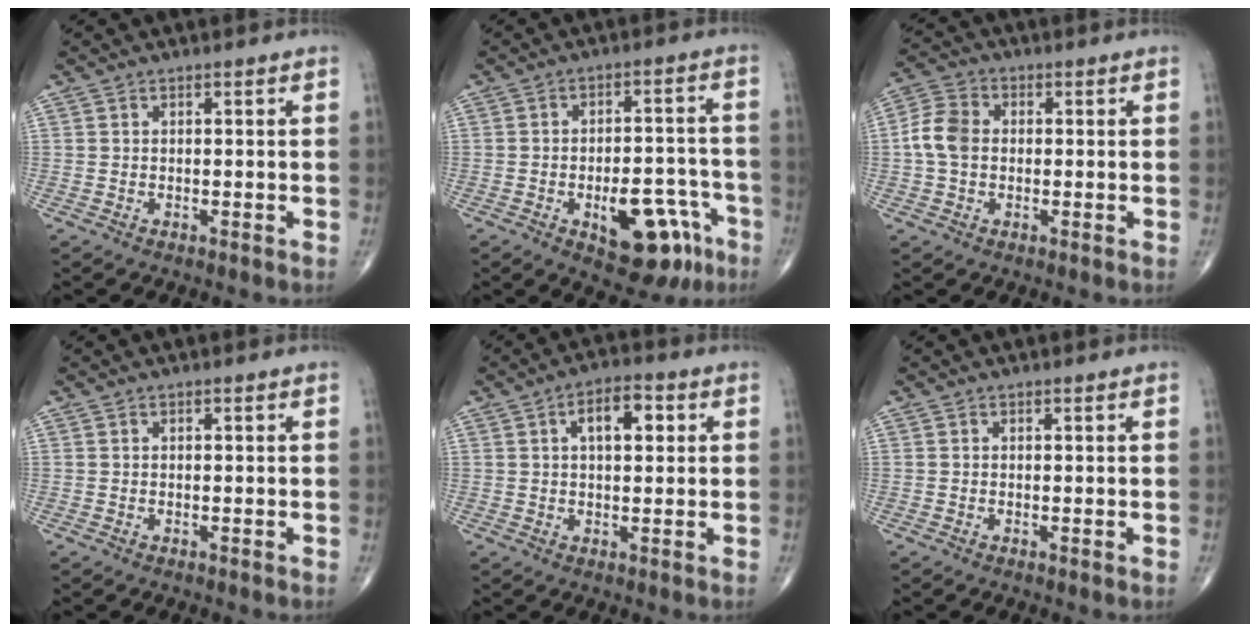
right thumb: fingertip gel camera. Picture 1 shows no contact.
{"total": 14.4, "force": [-6.7, 7.0, 10.7], "torque": [-0.115, 0.044, -0.081]}
{"total": 6.6, "force": [-0.1, 5.0, 4.3], "torque": [-0.086, 0.017, -0.012]}
{"total": 0.0}
{"total": 6.9, "force": [1.9, 3.5, 5.7], "torque": [-0.072, 0.008, 0.025]}
{"total": 0.0}